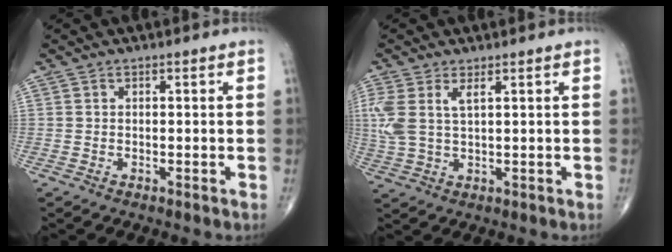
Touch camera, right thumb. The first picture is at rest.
{"total": 6.8, "force": [2.2, 3.0, 5.7], "torque": [-0.152, 0.005, 0.052]}